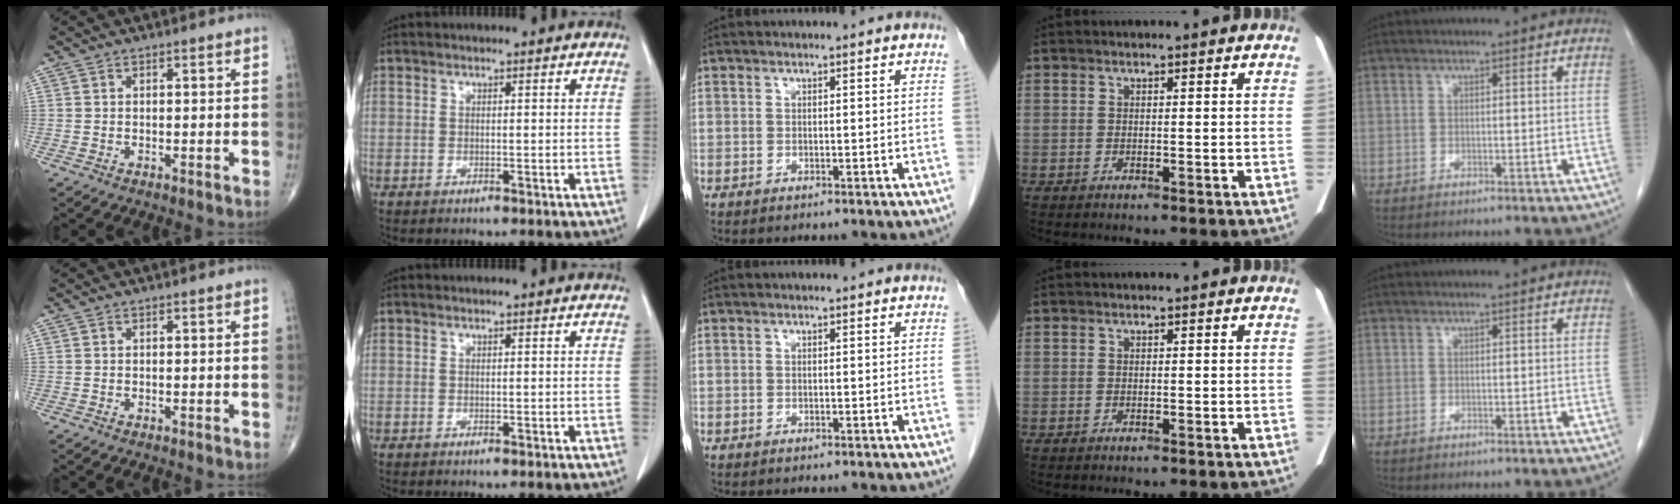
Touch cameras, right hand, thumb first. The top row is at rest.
{}